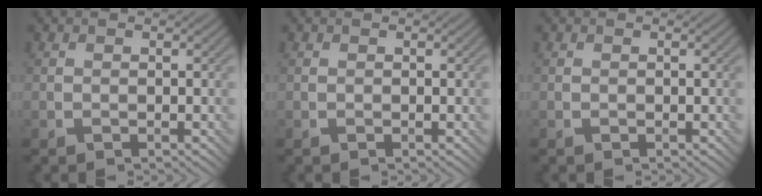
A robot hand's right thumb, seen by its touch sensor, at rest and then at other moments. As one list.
[{"total": 0.0}, {"total": 0.0}]